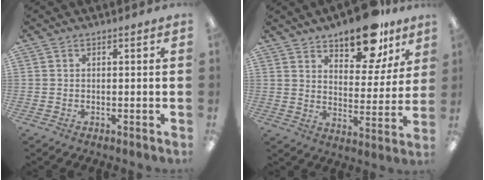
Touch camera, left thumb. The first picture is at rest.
{"total": 15.7, "force": [11.8, 6.8, 7.8], "torque": [-0.111, -0.065, 0.203]}